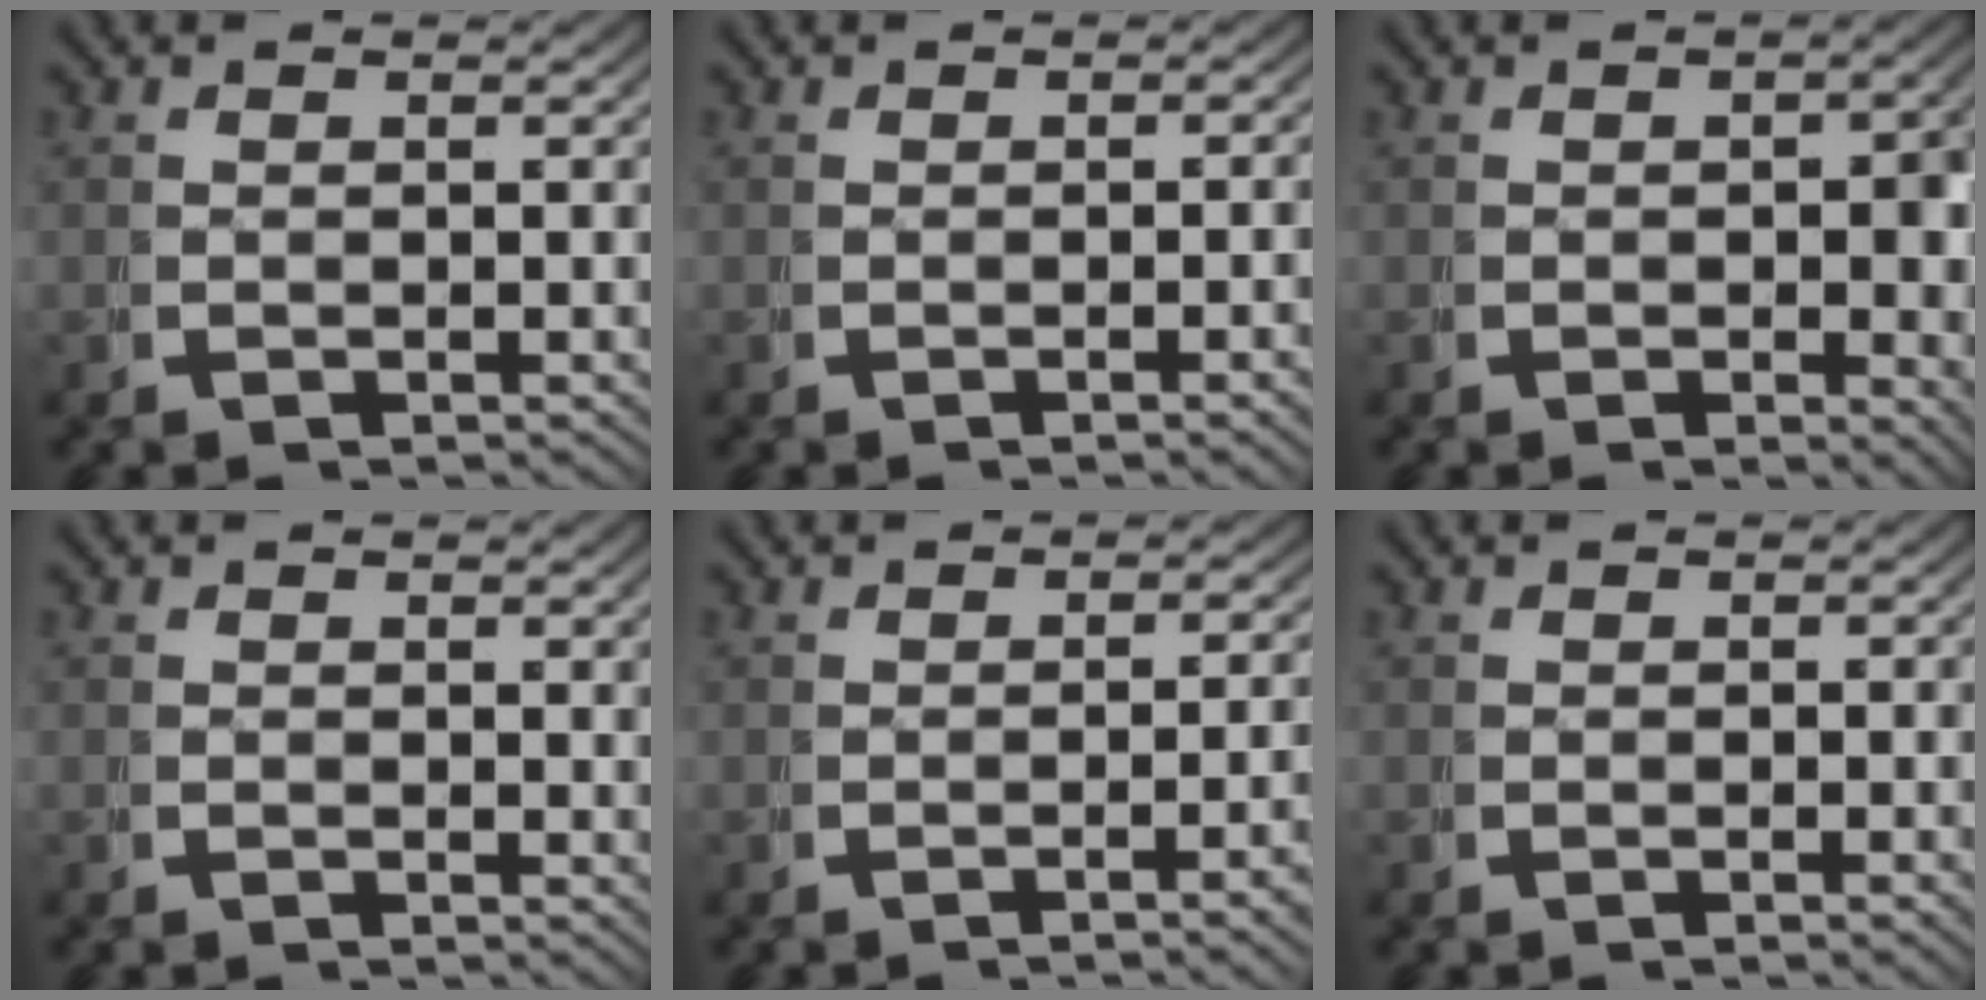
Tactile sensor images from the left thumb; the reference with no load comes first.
{"total": 1.5, "force": [-0.5, 0.0, 1.4], "torque": [-0.020, 0.008, -0.010]}
{"total": 3.3, "force": [-0.2, 1.9, 2.7], "torque": [-0.037, -0.013, 0.000]}
{"total": 0.7, "force": [0.5, 0.2, 0.4], "torque": [-0.004, -0.002, 0.007]}
{"total": 2.7, "force": [-1.0, 0.2, 2.5], "torque": [-0.036, 0.007, -0.018]}
{"total": 0.6, "force": [-0.1, 0.0, 0.6], "torque": [-0.011, 0.003, -0.002]}